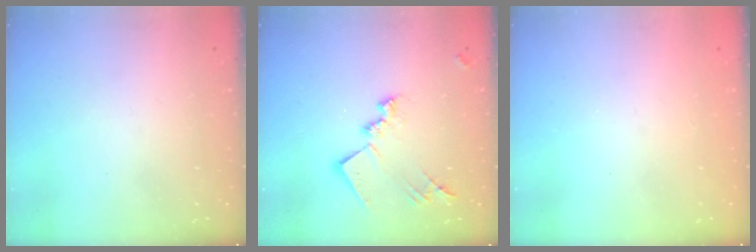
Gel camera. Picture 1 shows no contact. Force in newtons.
{"total": 14.2, "press": 14.2, "slide": 0.5}
{"total": 0.9, "press": 0.9, "slide": 0.2}